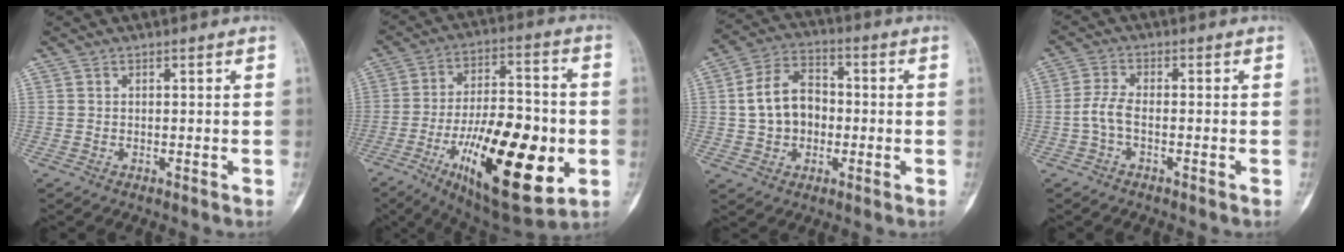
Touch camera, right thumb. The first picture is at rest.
{"total": 26.2, "force": [-7.5, 10.2, 23.0], "torque": [-0.370, 0.007, -0.104]}
{"total": 10.8, "force": [-0.4, 8.1, 7.1], "torque": [-0.104, 0.025, -0.014]}
{"total": 3.6, "force": [-1.1, 1.4, 3.1], "torque": [-0.074, 0.007, -0.028]}